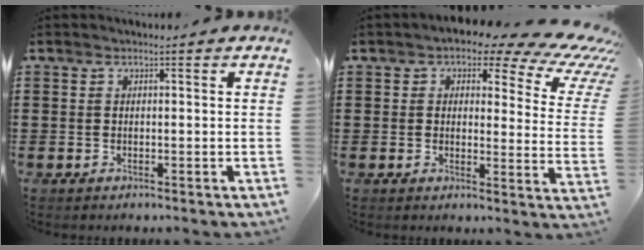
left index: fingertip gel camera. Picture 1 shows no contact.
{"total": 6.1, "force": [4.5, 2.6, 3.2], "torque": [-0.061, -0.022, 0.070]}